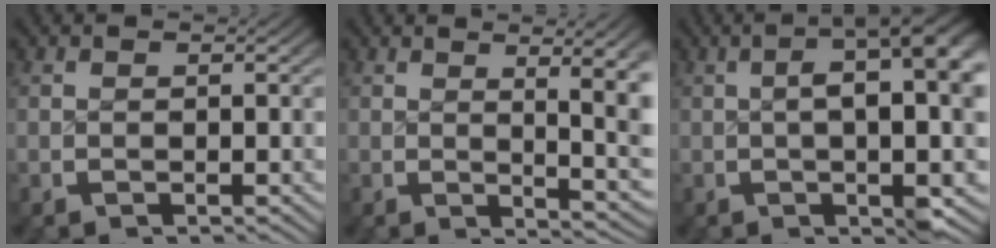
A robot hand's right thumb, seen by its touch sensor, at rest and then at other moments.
{"total": 6.3, "force": [-0.1, 2.4, 5.8], "torque": [-0.077, -0.012, 0.007]}
{"total": 9.6, "force": [1.1, 3.8, 8.8], "torque": [-0.103, 0.016, 0.004]}